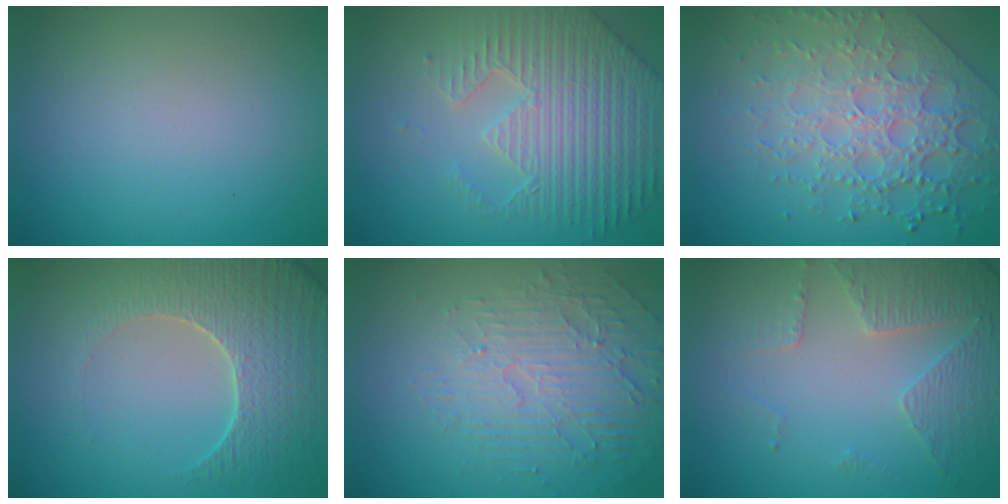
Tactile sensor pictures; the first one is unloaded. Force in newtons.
{"total": 7.0, "press": 5.4, "slide": 4.4}
{"total": 7.0, "press": 5.5, "slide": 4.3}
{"total": 5.2, "press": 4.7, "slide": 2.2}
{"total": 5.1, "press": 3.3, "slide": 3.9}
{"total": 4.6, "press": 3.4, "slide": 3.1}